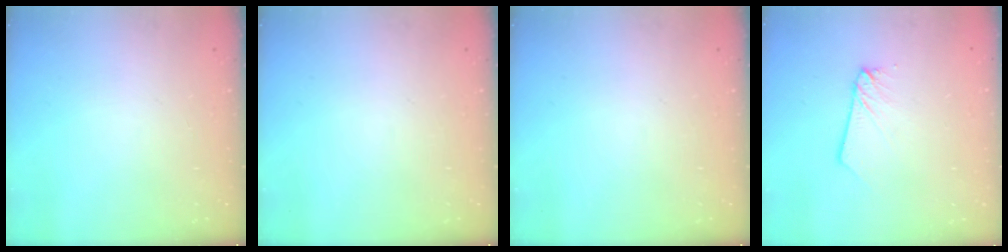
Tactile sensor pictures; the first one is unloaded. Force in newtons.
{"total": 0.0}
{"total": 0.0}
{"total": 2.5, "press": 2.5, "slide": 0.3}